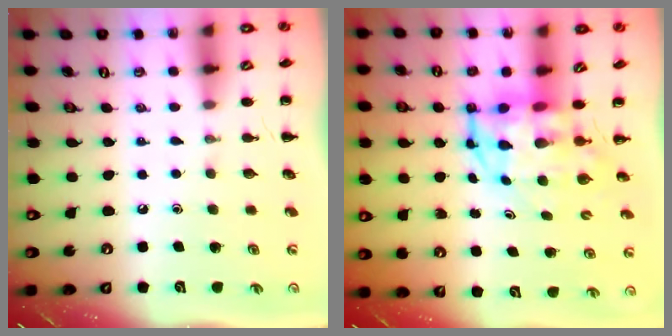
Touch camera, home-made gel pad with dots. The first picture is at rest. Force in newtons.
{"total": 5.4, "press": 5.0, "slide": 1.8}